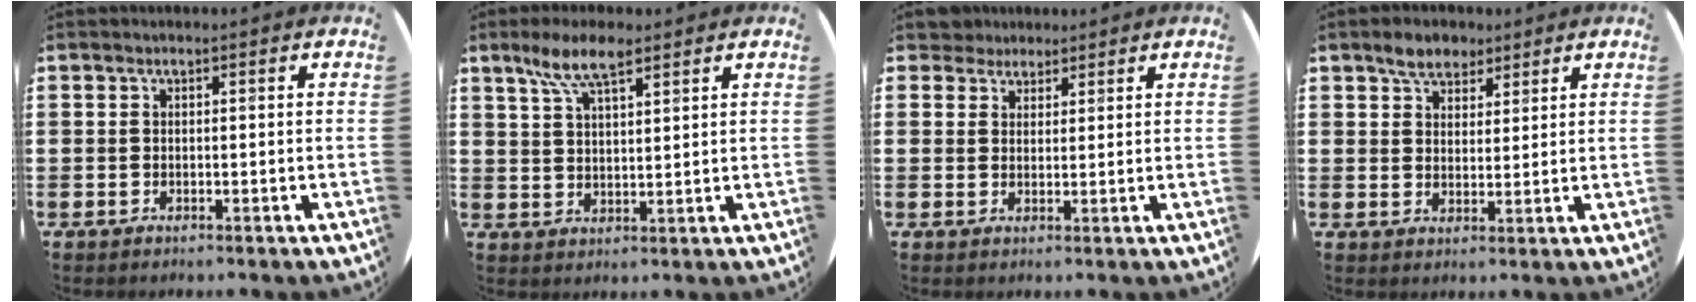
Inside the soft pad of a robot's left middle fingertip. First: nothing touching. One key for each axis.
{"total": 7.0, "fx": 4.8, "fy": 2.1, "fz": 4.6, "tx": -0.092, "ty": -0.003, "tz": 0.083}
{"total": 3.4, "fx": 3.1, "fy": 1.5, "fz": 0.1, "tx": -0.012, "ty": 0.003, "tz": 0.059}
{"total": 3.7, "fx": 3.0, "fy": 2.1, "fz": 0.6, "tx": -0.011, "ty": 0.007, "tz": 0.057}